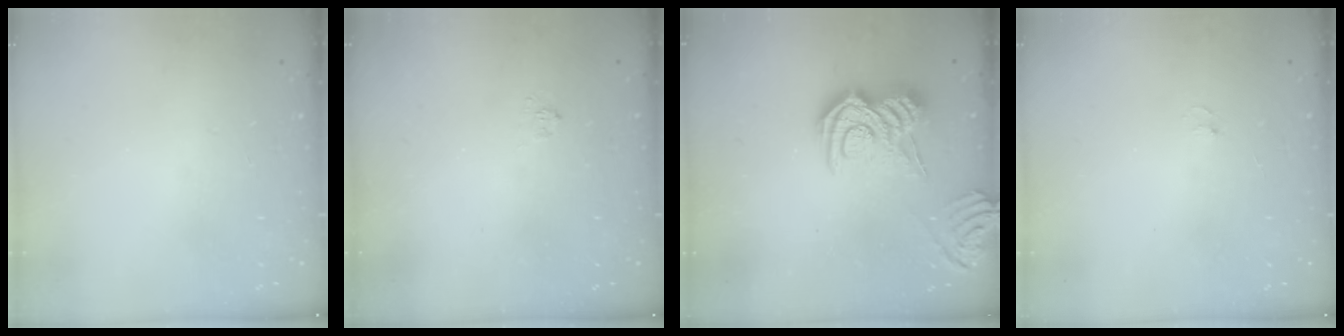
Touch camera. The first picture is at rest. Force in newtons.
{"total": 2.2, "press": 2.1, "slide": 0.9}
{"total": 12.3, "press": 12.3, "slide": 0.6}
{"total": 3.6, "press": 3.6, "slide": 0.3}